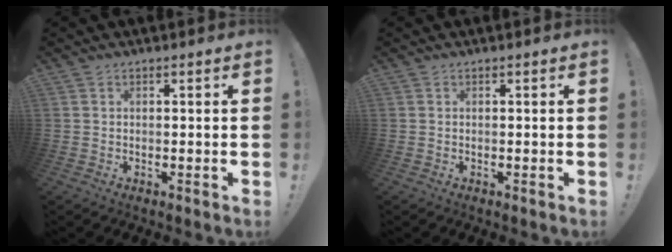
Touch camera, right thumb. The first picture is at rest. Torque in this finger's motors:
{"motor_torque": [0.17, -0.02, 0.39, -0.14, -0.08]}